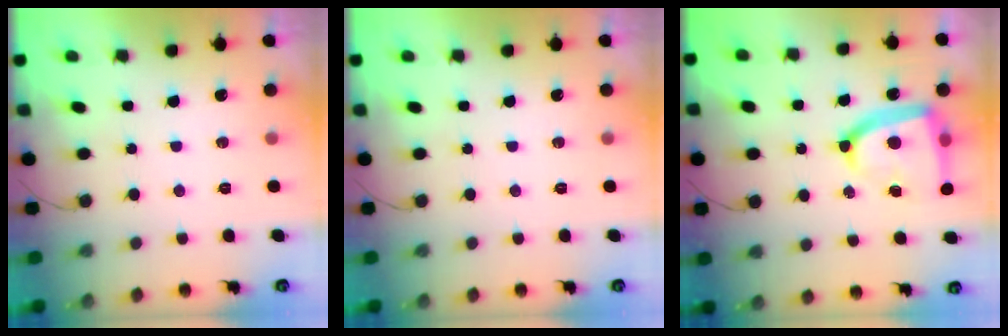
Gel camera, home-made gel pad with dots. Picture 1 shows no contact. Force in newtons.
{"total": 0.0}
{"total": 16.4, "press": 16.4, "slide": 1.3}